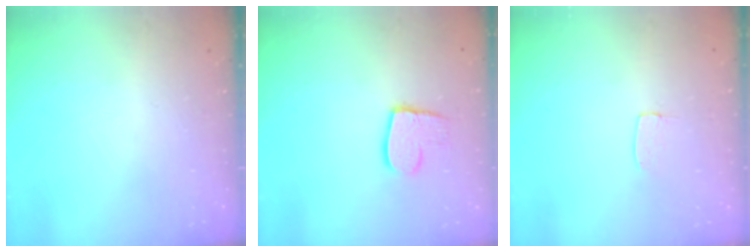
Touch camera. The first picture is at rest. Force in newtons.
{"total": 10.0, "press": 10.0, "slide": 0.8}
{"total": 3.2, "press": 3.2, "slide": 0.1}